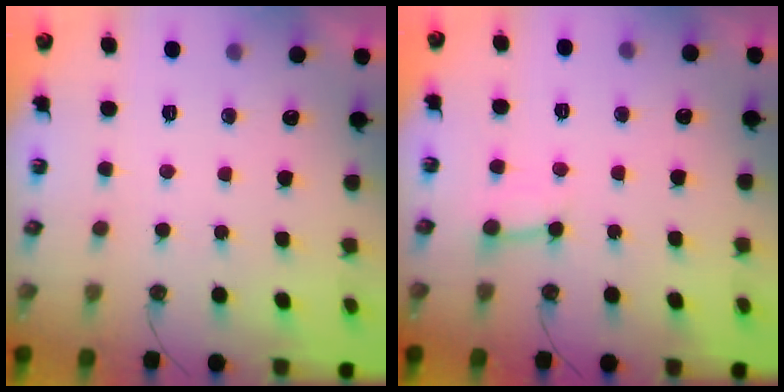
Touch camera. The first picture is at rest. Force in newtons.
{"total": 6.1, "press": 6.1, "slide": 0.6}